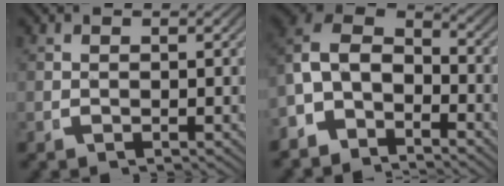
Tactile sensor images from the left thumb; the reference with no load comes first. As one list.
[{"total": 10.1, "force": [-0.4, 8.3, 5.8], "torque": [-0.137, -0.022, -0.019]}]